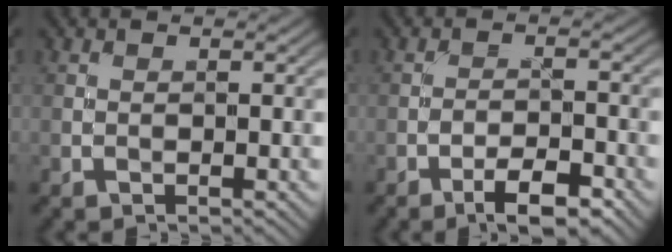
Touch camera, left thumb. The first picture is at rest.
{"total": 5.3, "force": [-3.5, 1.6, 3.7], "torque": [-0.059, 0.008, -0.058]}